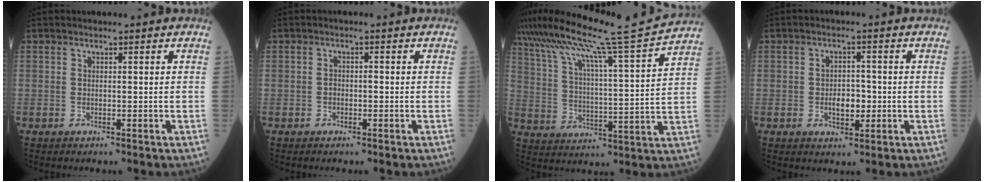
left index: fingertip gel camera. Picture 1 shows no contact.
{"total": 1.1, "force": [-0.4, 0.6, 0.8], "torque": [-0.011, 0.003, -0.008]}
{"total": 19.2, "force": [16.5, -2.2, 9.5], "torque": [-0.179, -0.016, 0.257]}
{"total": 3.8, "force": [-0.7, 2.2, 3.0], "torque": [-0.049, 0.004, -0.008]}